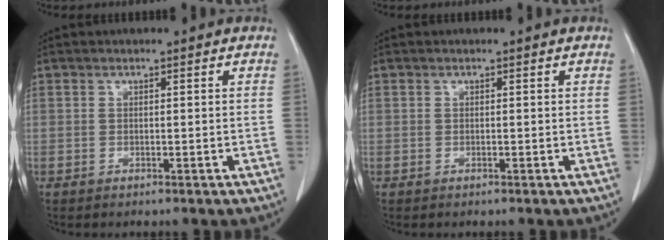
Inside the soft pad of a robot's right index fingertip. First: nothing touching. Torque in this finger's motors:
{"motor_torque": [0.05, -0.02, 0.01, 0.01]}